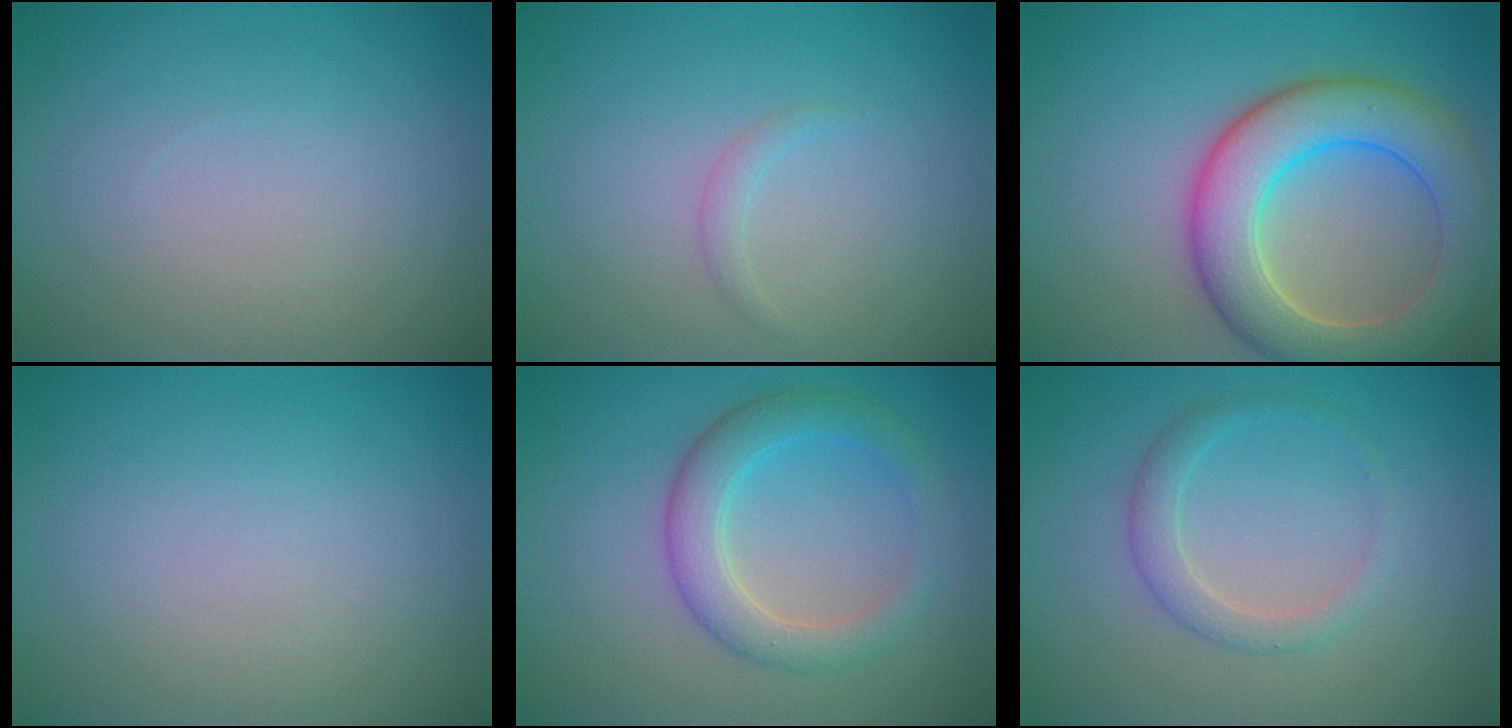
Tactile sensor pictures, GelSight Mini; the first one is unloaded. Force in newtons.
{"total": 0.9, "press": 0.9, "slide": 0.0}
{"total": 8.1, "press": 8.1, "slide": 0.5}
{"total": 0.0}
{"total": 4.0, "press": 4.0, "slide": 0.2}
{"total": 1.5, "press": 1.5, "slide": 0.0}